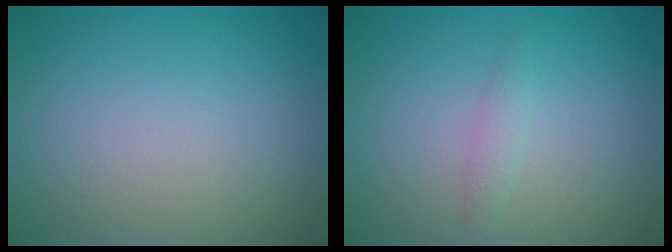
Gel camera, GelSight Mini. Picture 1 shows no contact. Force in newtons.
{"total": 1.0, "press": 1.0, "slide": 0.1}